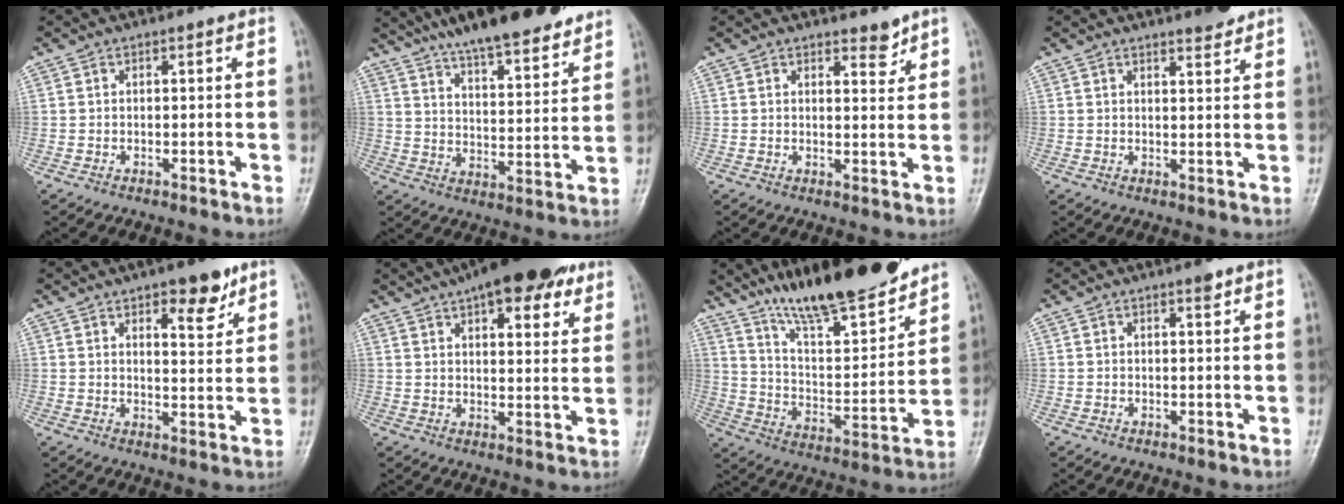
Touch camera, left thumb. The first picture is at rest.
{"total": 20.6, "force": [16.7, 4.7, 11.2], "torque": [-0.145, -0.060, 0.255]}
{"total": 2.8, "force": [2.3, 1.2, 1.1], "torque": [-0.002, -0.019, 0.035]}
{"total": 3.3, "force": [2.8, 0.7, 1.6], "torque": [-0.015, -0.022, 0.040]}
{"total": 8.1, "force": [5.0, 3.1, 5.6], "torque": [-0.057, -0.030, 0.069]}
{"total": 17.8, "force": [11.1, 6.9, 12.0], "torque": [-0.145, -0.016, 0.157]}
{"total": 21.1, "force": [17.1, 4.5, 11.6], "torque": [-0.152, -0.091, 0.291]}
{"total": 1.3, "force": [1.0, 0.4, 0.8], "torque": [-0.010, -0.005, 0.014]}